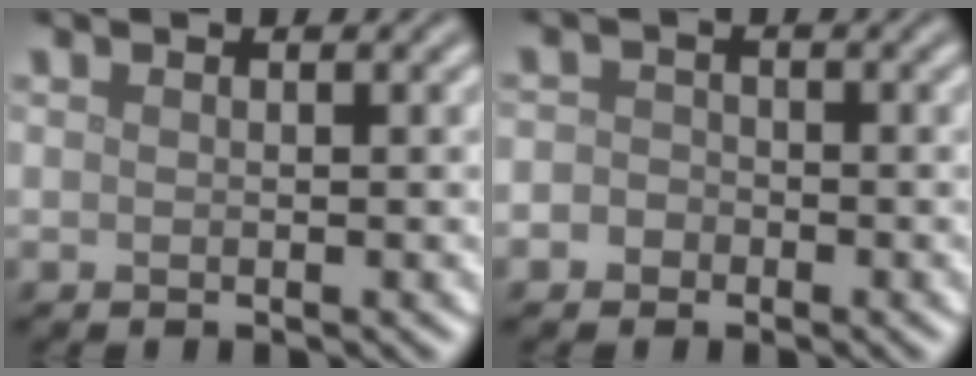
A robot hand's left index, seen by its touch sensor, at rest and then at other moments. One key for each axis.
{"total": 1.9, "fx": -0.7, "fy": 1.7, "fz": 0.5, "tx": 0.015, "ty": 0.008, "tz": -0.022}